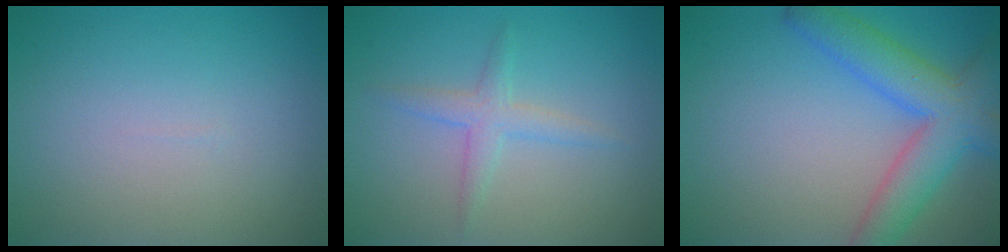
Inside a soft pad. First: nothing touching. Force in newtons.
{"total": 2.2, "press": 2.2, "slide": 0.1}
{"total": 6.7, "press": 6.7, "slide": 0.2}